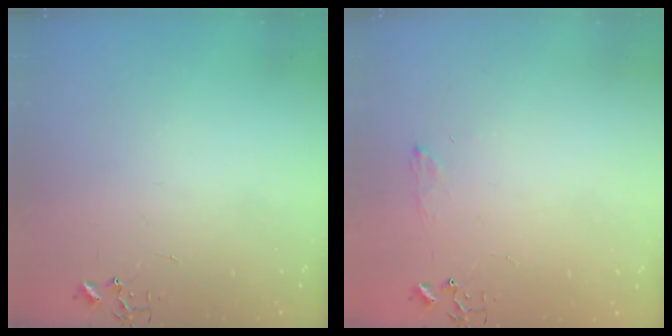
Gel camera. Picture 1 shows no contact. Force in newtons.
{"total": 6.3, "press": 6.2, "slide": 0.8}